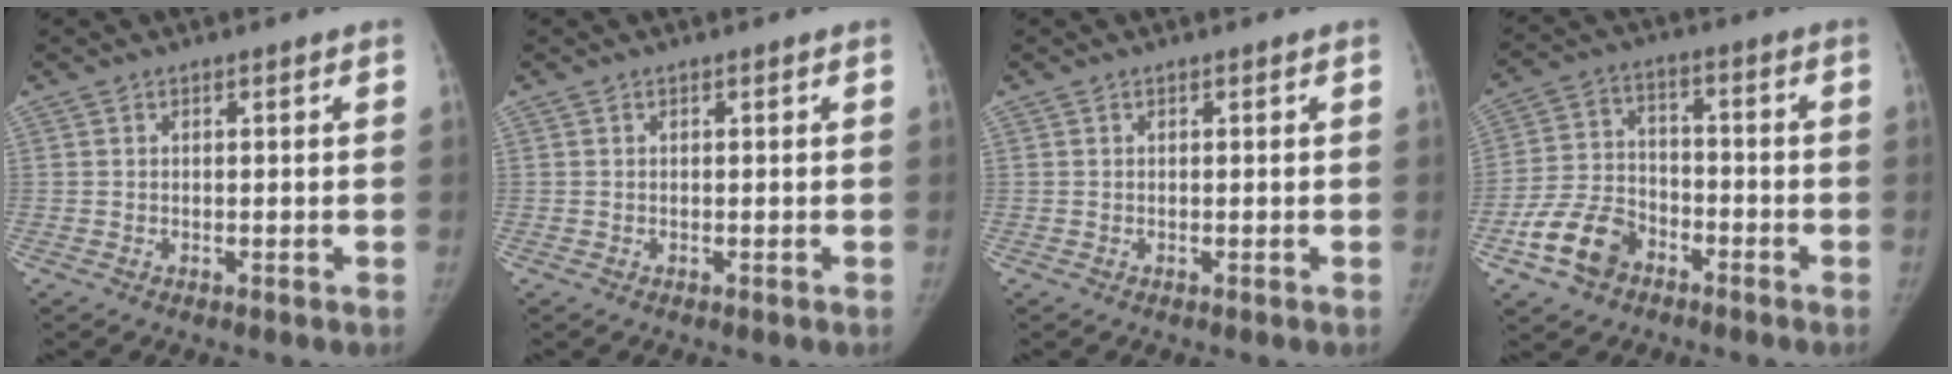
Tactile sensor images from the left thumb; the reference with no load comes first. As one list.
[{"total": 0.0}, {"total": 0.0}, {"total": 10.6, "force": [-5.8, 7.4, 5.0], "torque": [-0.083, 0.033, -0.110]}]